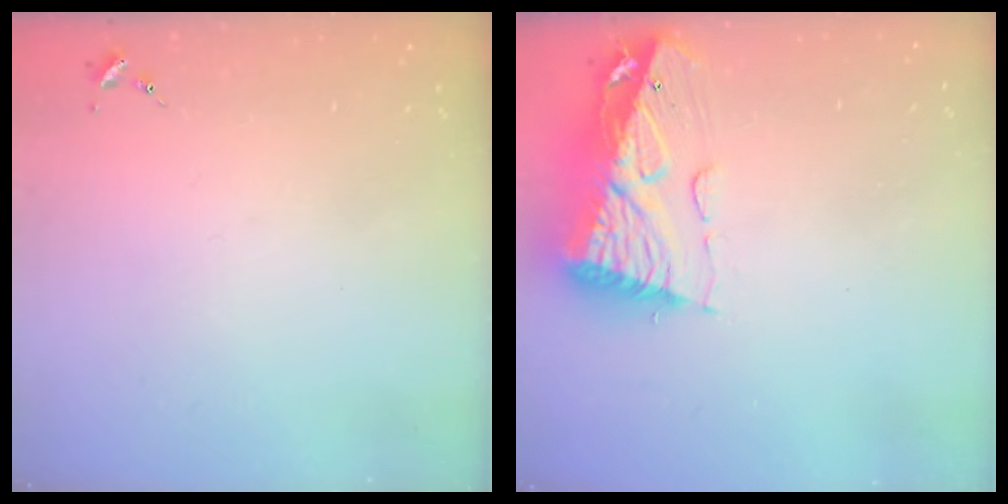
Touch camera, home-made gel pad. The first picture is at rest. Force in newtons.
{"total": 12.6, "press": 12.5, "slide": 1.4}